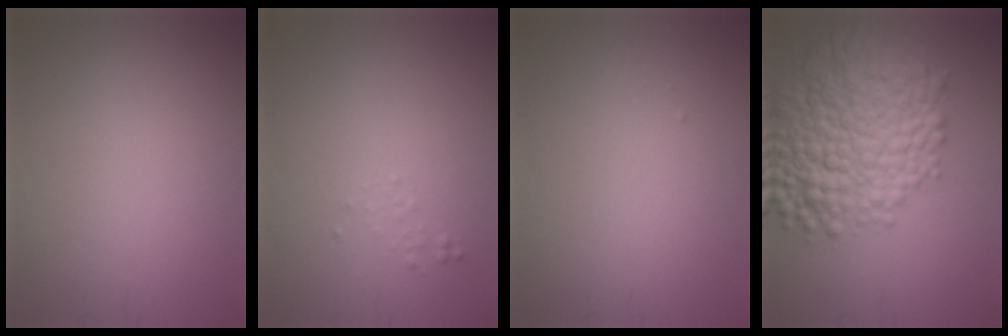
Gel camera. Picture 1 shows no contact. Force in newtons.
{"total": 0.6, "press": 0.6, "slide": 0.1}
{"total": 0.0}
{"total": 10.5, "press": 10.5, "slide": 0.0}